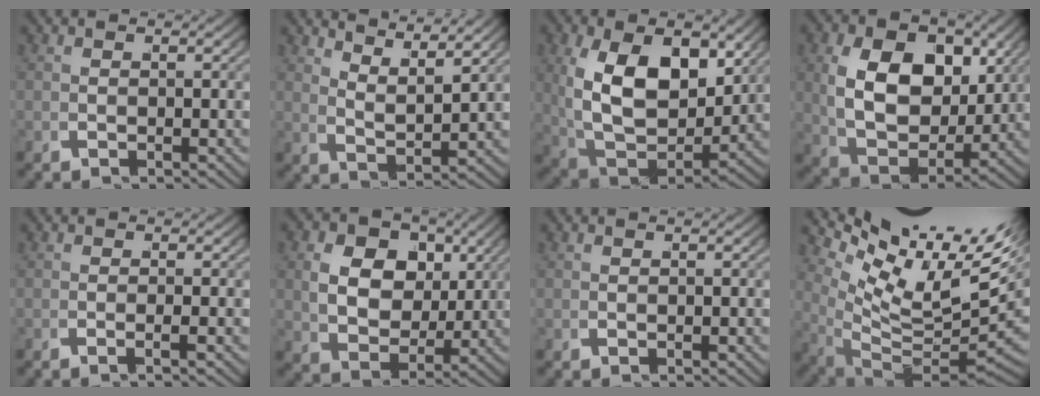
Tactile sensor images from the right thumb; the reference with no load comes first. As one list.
[{"total": 5.1, "force": [4.0, 1.1, 2.9], "torque": [-0.053, 0.001, 0.072]}, {"total": 11.2, "force": [0.1, 7.1, 8.6], "torque": [-0.211, -0.061, 0.032]}, {"total": 10.4, "force": [1.1, 6.9, 7.7], "torque": [-0.168, -0.032, 0.030]}, {"total": 0.9, "force": [-0.4, -0.2, 0.8], "torque": [-0.016, 0.007, -0.014]}, {"total": 8.5, "force": [1.5, 6.2, 5.6], "torque": [-0.110, -0.027, 0.032]}, {"total": 0.0}, {"total": 15.1, "force": [3.7, 8.5, 11.8], "torque": [-0.188, -0.028, 0.067]}]